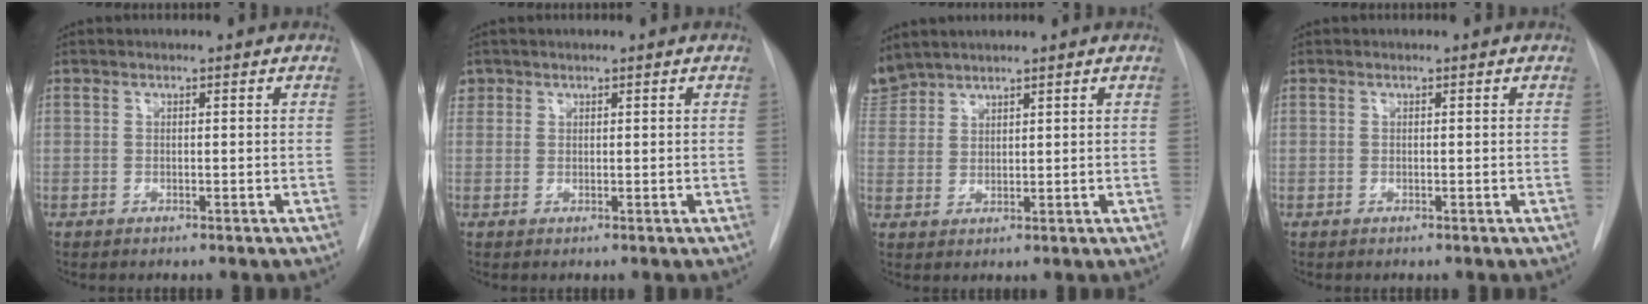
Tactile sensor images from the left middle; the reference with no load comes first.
{"total": 1.7, "force": [1.0, 1.4, 0.1], "torque": [0.009, 0.010, 0.016]}
{"total": 4.4, "force": [4.3, 1.0, 0.1], "torque": [-0.007, 0.013, 0.091]}
{"total": 0.0}